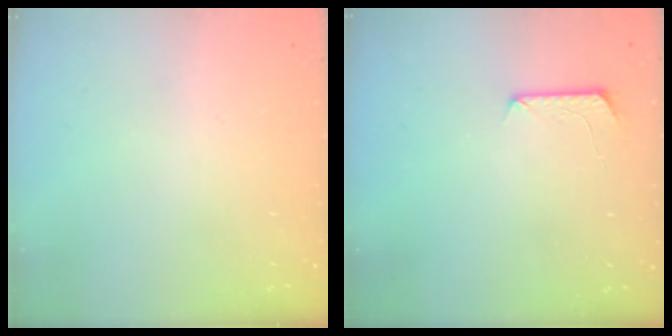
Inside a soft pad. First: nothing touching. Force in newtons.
{"total": 7.4, "press": 7.3, "slide": 0.7}